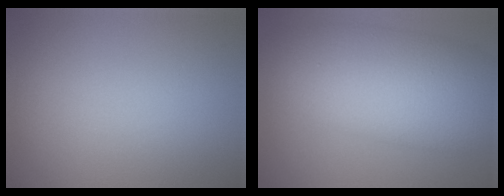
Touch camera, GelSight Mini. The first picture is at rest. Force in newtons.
{"total": 9.9, "press": 9.8, "slide": 0.1}